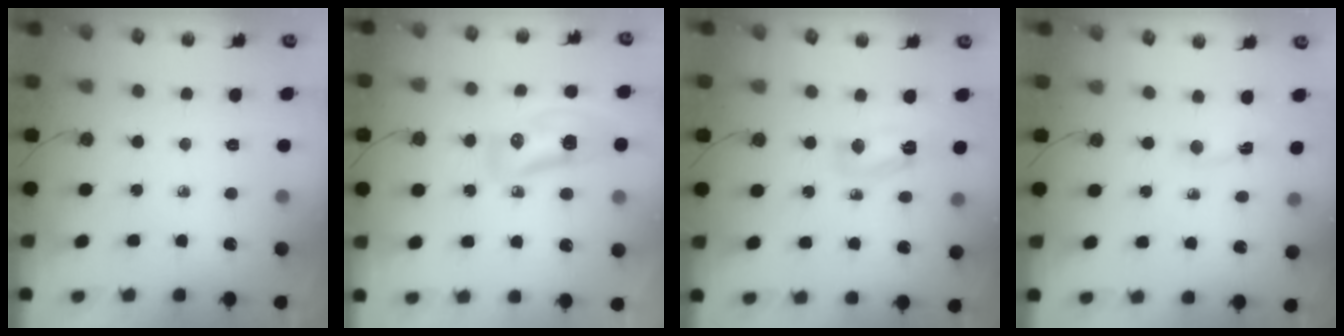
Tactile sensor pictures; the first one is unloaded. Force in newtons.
{"total": 15.6, "press": 12.0, "slide": 10.0}
{"total": 6.6, "press": 5.5, "slide": 3.7}
{"total": 1.1, "press": 1.0, "slide": 0.5}